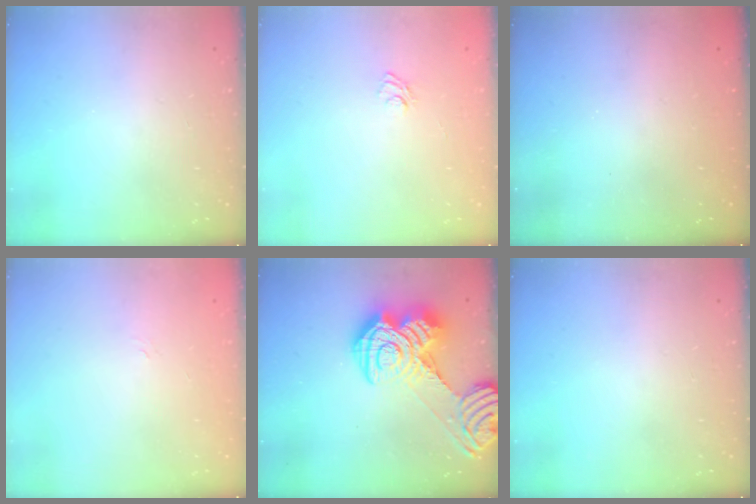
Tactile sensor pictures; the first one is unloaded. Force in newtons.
{"total": 4.5, "press": 4.3, "slide": 1.3}
{"total": 2.3, "press": 2.2, "slide": 0.8}
{"total": 2.3, "press": 2.0, "slide": 1.1}
{"total": 21.0, "press": 20.9, "slide": 1.4}
{"total": 0.0}